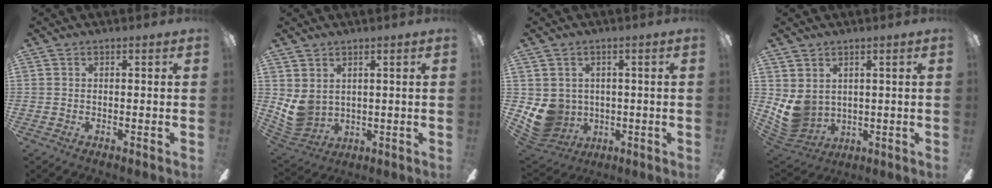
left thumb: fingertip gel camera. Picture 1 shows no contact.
{"total": 6.2, "force": [1.3, 5.1, 3.2], "torque": [-0.094, -0.014, 0.026]}
{"total": 8.7, "force": [-0.7, 8.2, 2.8], "torque": [-0.103, -0.006, -0.008]}
{"total": 7.8, "force": [1.1, 6.8, 3.7], "torque": [-0.104, -0.019, 0.026]}